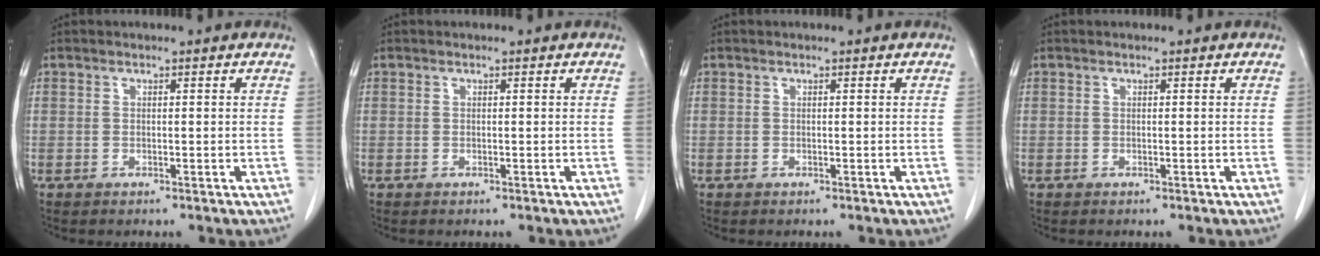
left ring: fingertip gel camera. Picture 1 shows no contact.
{"total": 0.0}
{"total": 0.0}
{"total": 0.0}